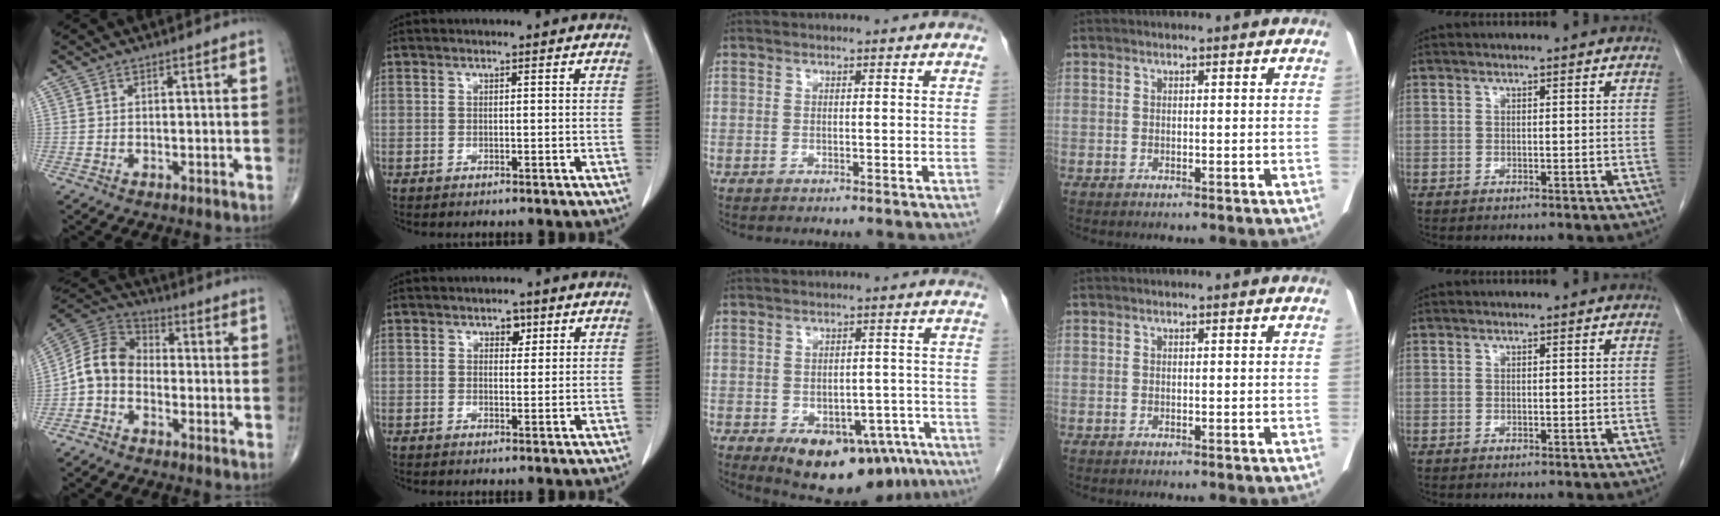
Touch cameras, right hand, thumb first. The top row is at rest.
{"thumb": {"total": 8.6, "force": [-2.3, 6.6, 4.9], "torque": [-0.083, 0.042, -0.062]}, "index": {"total": 1.9, "force": [1.0, 1.2, 1.0], "torque": [-0.012, 0.002, 0.015]}, "middle": {"total": 15.3, "force": [-8.8, 8.6, 9.0], "torque": [-0.114, 0.009, -0.108]}}